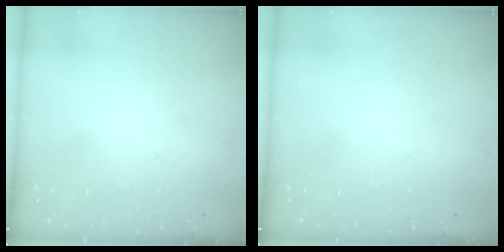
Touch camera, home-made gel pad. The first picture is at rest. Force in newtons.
{"total": 0.0}